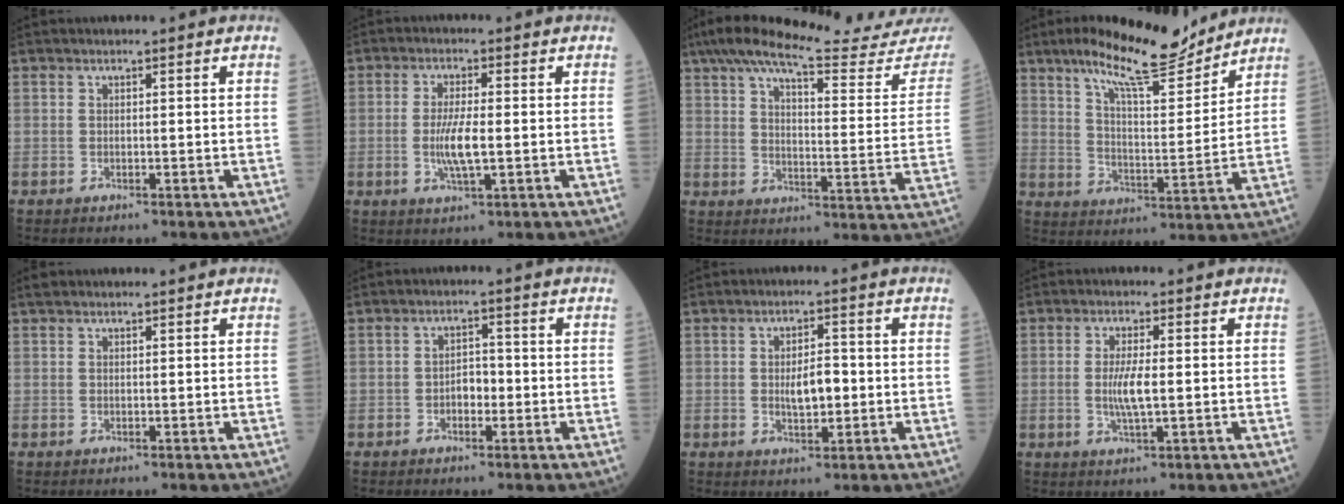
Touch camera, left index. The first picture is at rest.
{"total": 5.4, "force": [-0.8, 0.8, 5.2], "torque": [-0.110, -0.011, -0.015]}
{"total": 26.8, "force": [24.2, 1.2, 11.5], "torque": [-0.182, -0.068, 0.307]}
{"total": 13.4, "force": [11.1, 2.0, 7.3], "torque": [-0.122, -0.003, 0.180]}
{"total": 1.0, "force": [0.9, 0.3, 0.4], "torque": [-0.014, 0.014, 0.018]}
{"total": 2.8, "force": [-0.9, 1.5, 2.1], "torque": [-0.031, 0.007, -0.018]}
{"total": 4.5, "force": [-0.4, 1.8, 4.1], "torque": [-0.073, 0.001, -0.006]}
{"total": 4.3, "force": [-0.3, 0.6, 4.3], "torque": [-0.089, -0.009, -0.005]}